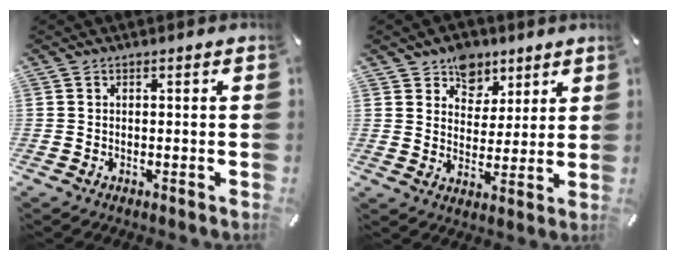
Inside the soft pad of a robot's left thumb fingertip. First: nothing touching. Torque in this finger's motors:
{"motor_torque": [0.22, 0.08, 0.16, 0.01, 0.11]}